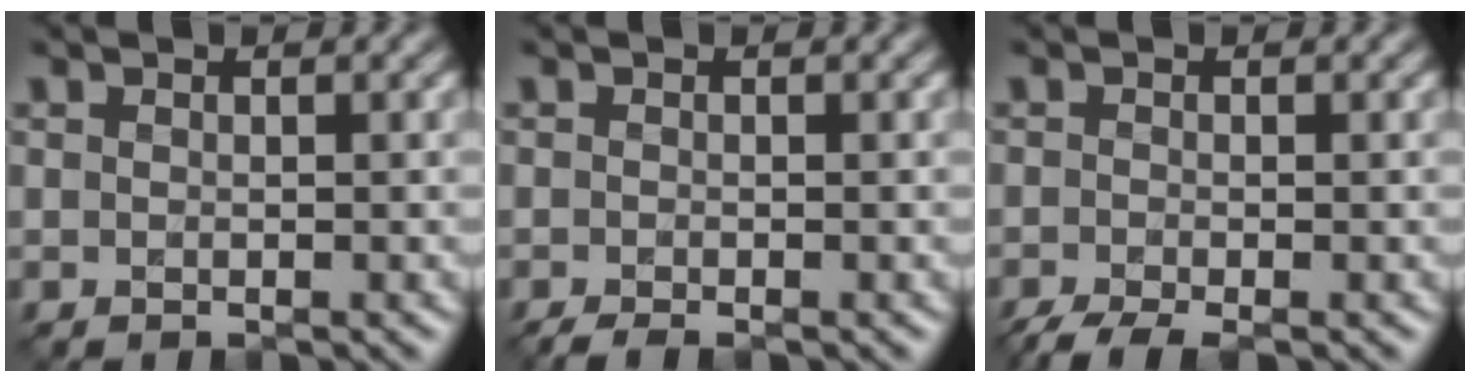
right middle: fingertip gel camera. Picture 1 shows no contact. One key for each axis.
{"total": 1.5, "fx": -1.2, "fy": 0.2, "fz": 0.8, "tx": -0.013, "ty": -0.003, "tz": -0.023}
{"total": 3.2, "fx": -2.5, "fy": 0.6, "fz": 2.0, "tx": -0.037, "ty": -0.010, "tz": -0.052}